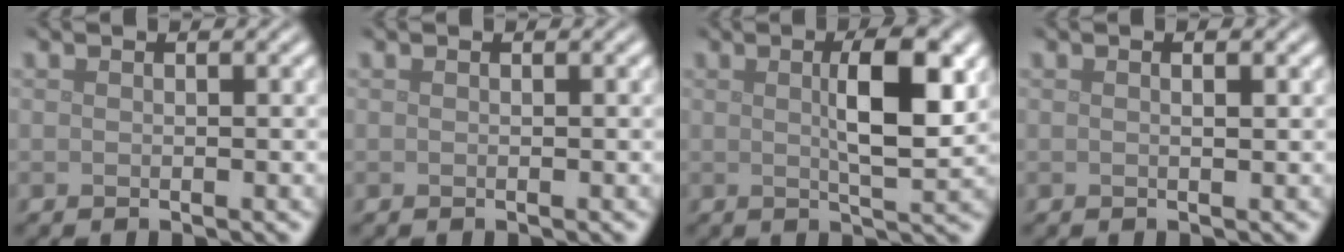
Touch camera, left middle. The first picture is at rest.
{"total": 0.0}
{"total": 5.9, "force": [1.2, 1.5, 5.6], "torque": [-0.085, 0.006, 0.019]}
{"total": 0.8, "force": [0.2, 0.1, 0.7], "torque": [-0.011, 0.002, 0.002]}